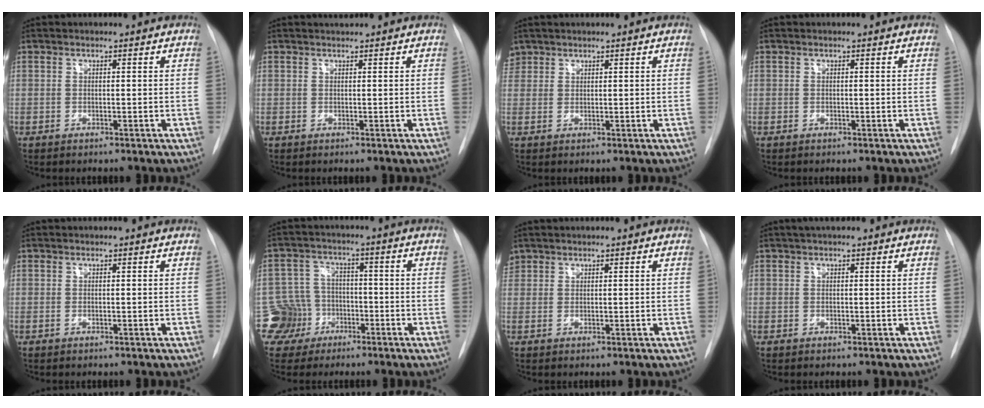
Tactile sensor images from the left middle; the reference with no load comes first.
{"total": 0.7, "force": [0.6, 0.2, 0.1], "torque": [-0.006, 0.008, 0.013]}
{"total": 2.4, "force": [1.8, 1.6, 0.0], "torque": [-0.001, 0.013, 0.036]}
{"total": 0.0}
{"total": 0.0}
{"total": 7.0, "force": [-3.3, 6.2, 0.0], "torque": [0.004, 0.012, -0.055]}
{"total": 1.7, "force": [1.3, 1.1, 0.1], "torque": [-0.003, 0.014, 0.026]}
{"total": 2.4, "force": [1.8, 0.9, 1.4], "torque": [-0.015, 0.029, 0.027]}